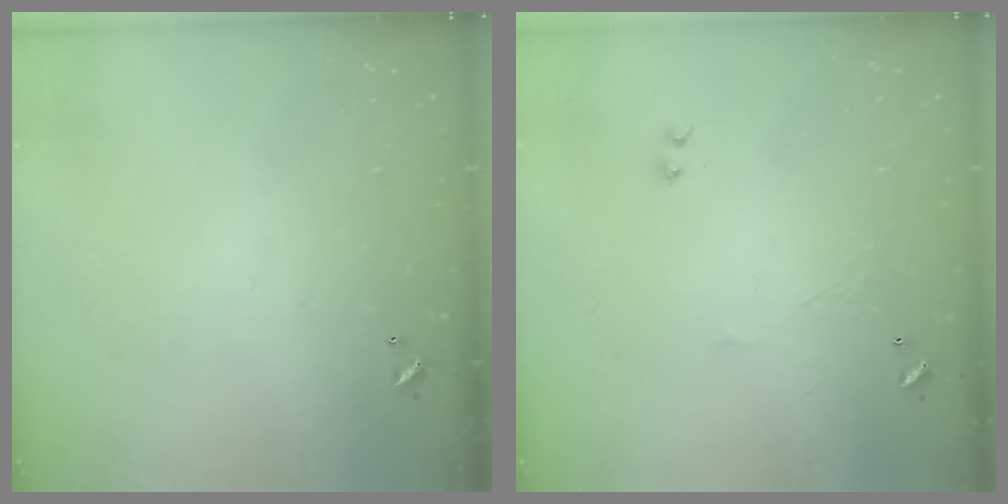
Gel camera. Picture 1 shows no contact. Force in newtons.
{"total": 2.4, "press": 2.3, "slide": 0.6}